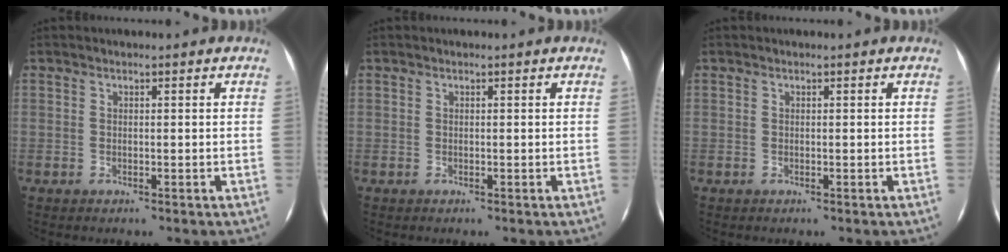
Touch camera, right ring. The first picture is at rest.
{"total": 0.0}
{"total": 0.0}